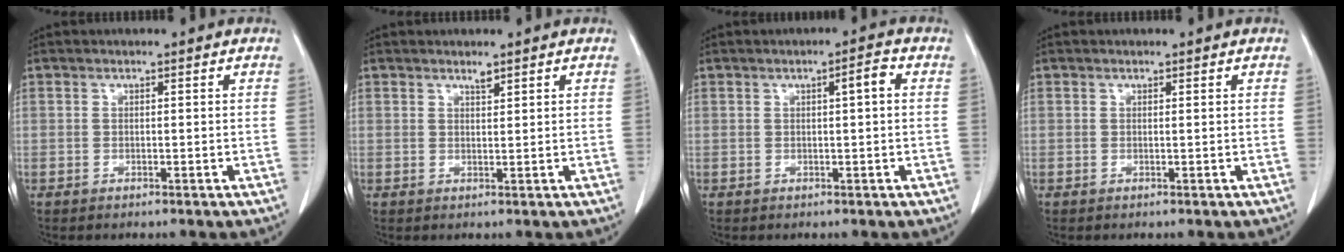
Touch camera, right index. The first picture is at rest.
{"total": 1.0, "force": [0.9, 0.1, 0.5], "torque": [-0.013, -0.006, 0.017]}
{"total": 2.4, "force": [0.5, 0.2, 2.3], "torque": [-0.036, 0.005, 0.007]}
{"total": 0.0}